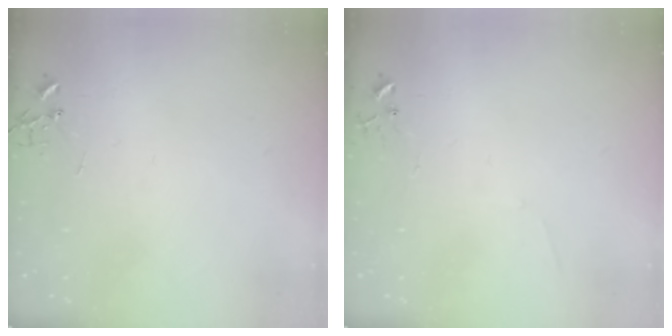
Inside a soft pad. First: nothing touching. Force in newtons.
{"total": 3.8, "press": 3.7, "slide": 0.6}